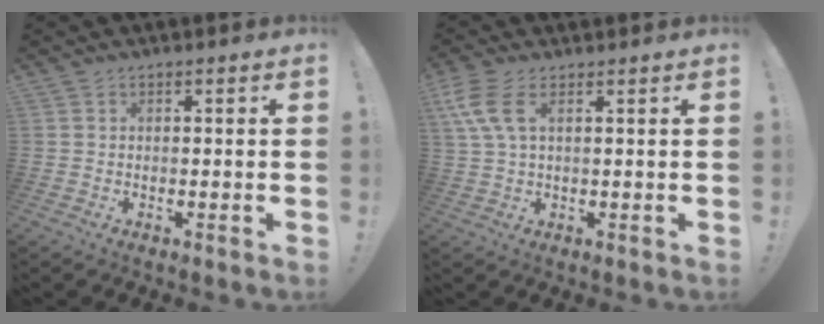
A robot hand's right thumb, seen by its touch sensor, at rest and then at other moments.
{"total": 7.4, "force": [3.1, 2.8, 6.1], "torque": [-0.136, -0.006, 0.061]}